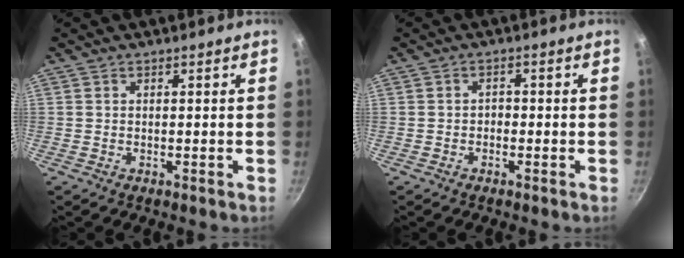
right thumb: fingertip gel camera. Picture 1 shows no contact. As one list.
[{"total": 1.3, "force": [-0.7, 1.0, 0.5], "torque": [-0.005, 0.008, -0.013]}]